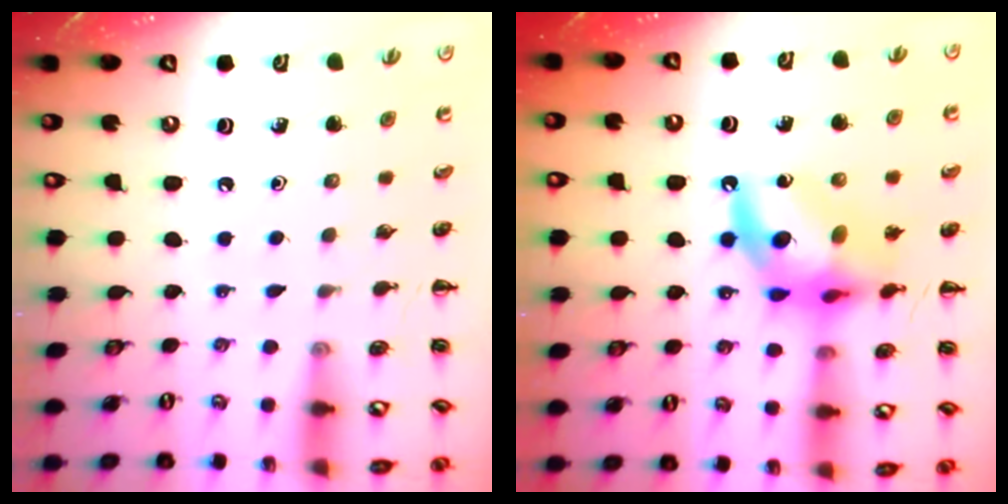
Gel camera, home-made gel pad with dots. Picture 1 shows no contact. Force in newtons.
{"total": 14.8, "press": 14.3, "slide": 3.8}